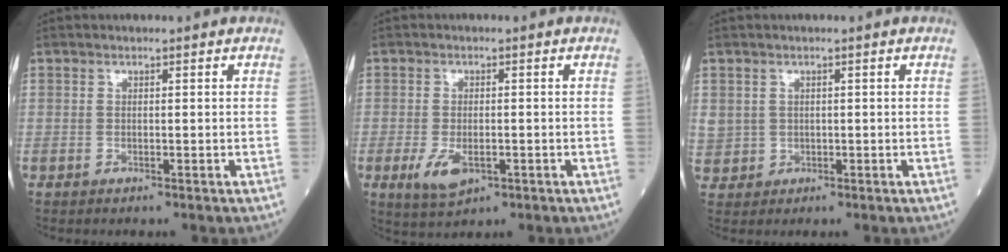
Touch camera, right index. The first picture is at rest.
{"total": 4.9, "force": [-1.8, 2.2, 4.0], "torque": [-0.083, -0.009, -0.024]}
{"total": 3.7, "force": [0.5, 3.6, 0.7], "torque": [-0.017, 0.006, 0.022]}